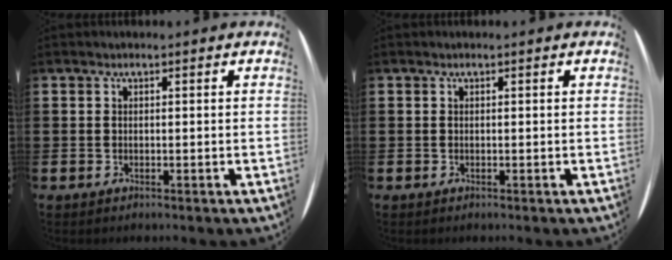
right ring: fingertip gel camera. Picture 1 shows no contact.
{"total": 0.0}